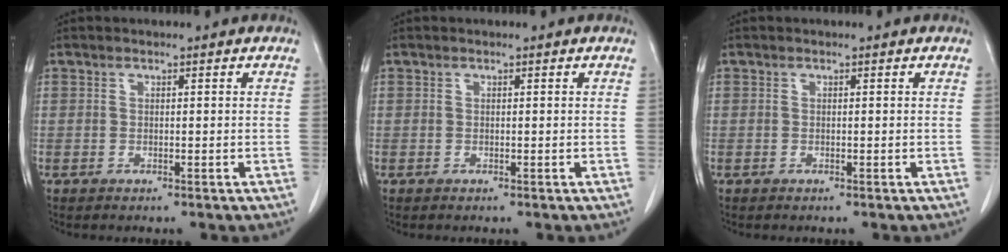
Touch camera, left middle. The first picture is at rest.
{"total": 0.0}
{"total": 0.0}